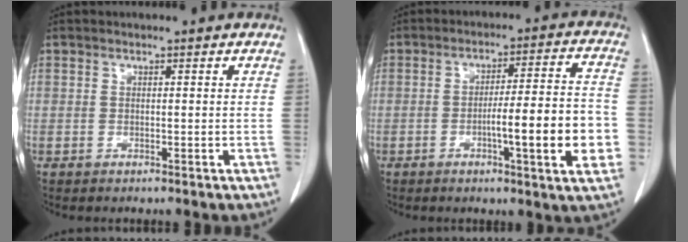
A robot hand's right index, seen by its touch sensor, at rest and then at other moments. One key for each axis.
{"total": 12.5, "fx": -3.2, "fy": 0.8, "fz": 12.1, "tx": -0.172, "ty": 0.006, "tz": -0.048}